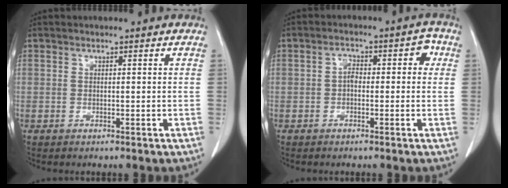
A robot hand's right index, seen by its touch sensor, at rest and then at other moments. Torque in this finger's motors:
{"motor_torque": [0.12, 0.07, 0.06, 0.01]}